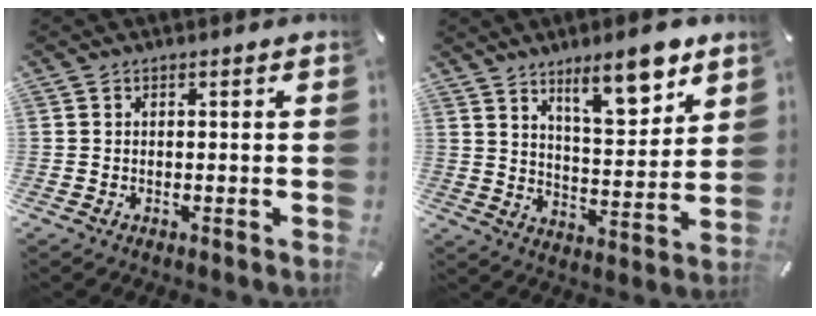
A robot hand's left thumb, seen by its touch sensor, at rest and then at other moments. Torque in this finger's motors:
{"motor_torque": [0.43, 0.32, 1.38, -1.40, 0.27]}